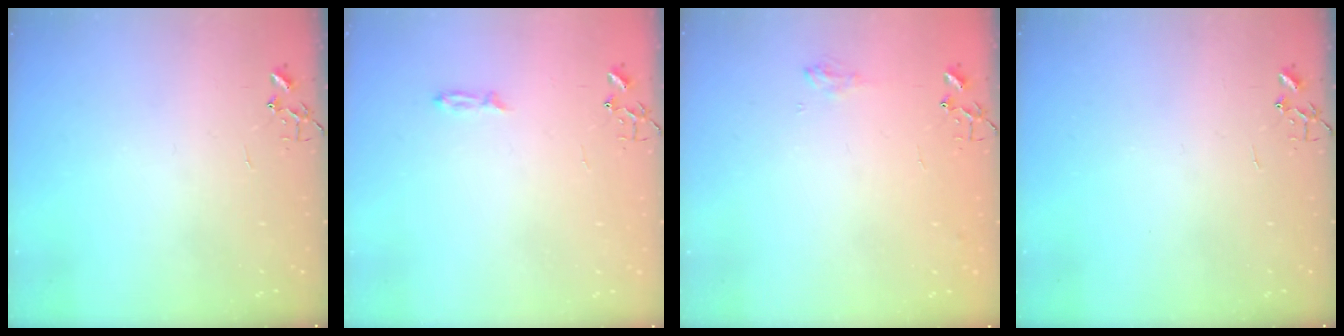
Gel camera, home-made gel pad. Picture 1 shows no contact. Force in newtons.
{"total": 3.4, "press": 3.3, "slide": 0.5}
{"total": 5.8, "press": 5.7, "slide": 0.7}
{"total": 0.0}